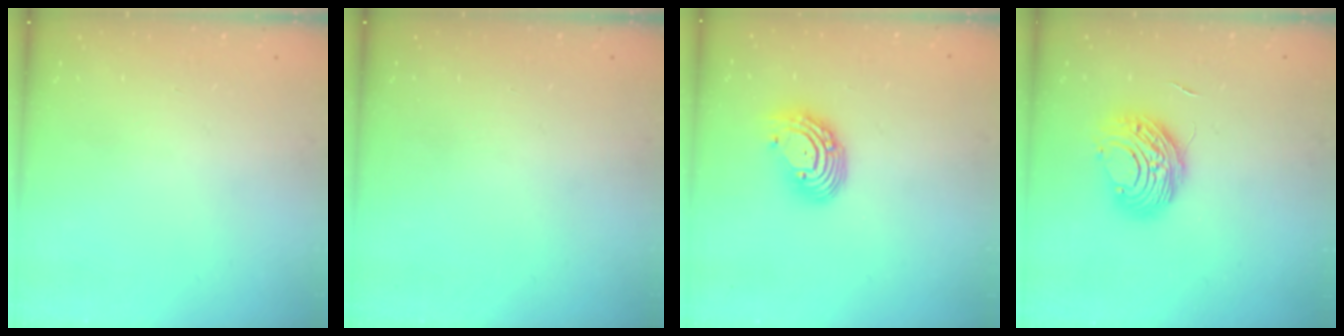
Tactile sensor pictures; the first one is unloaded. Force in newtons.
{"total": 0.0}
{"total": 9.4, "press": 9.3, "slide": 1.1}
{"total": 9.1, "press": 9.1, "slide": 0.5}